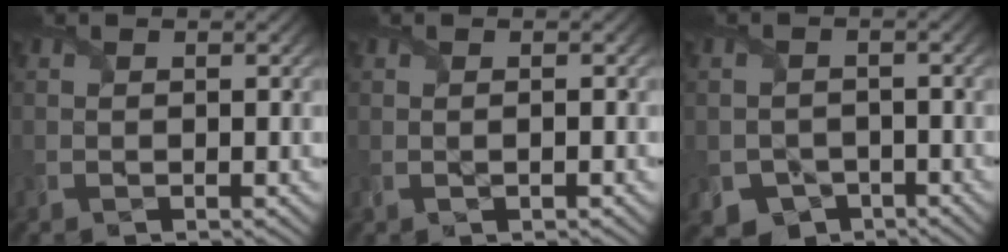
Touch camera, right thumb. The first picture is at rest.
{"total": 0.7, "force": [0.0, 0.1, 0.7], "torque": [-0.013, -0.002, 0.000]}
{"total": 3.6, "force": [-2.2, 2.8, 0.7], "torque": [-0.011, -0.013, -0.036]}